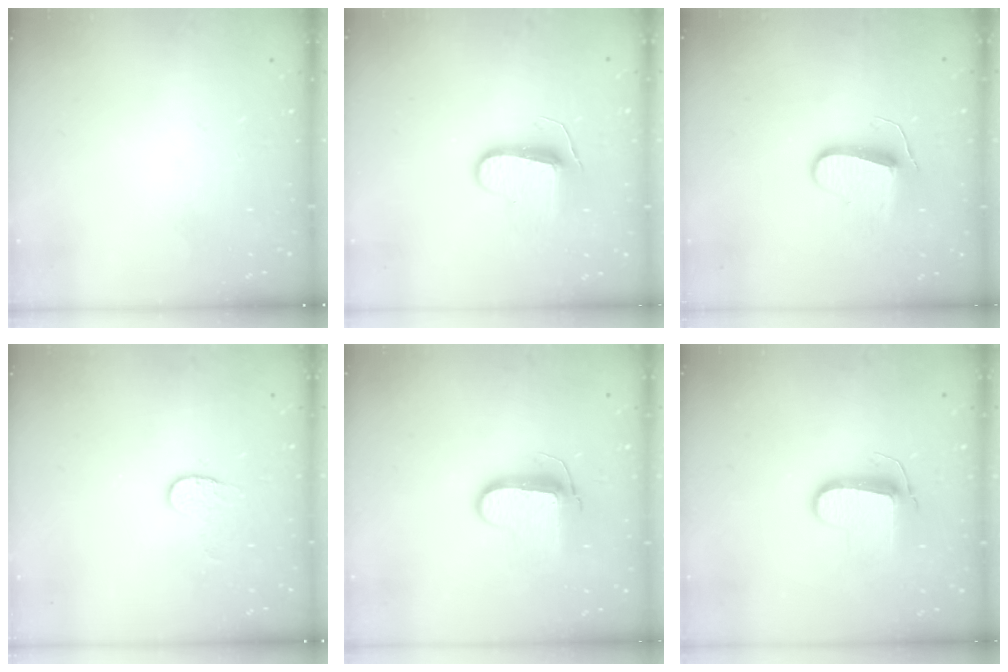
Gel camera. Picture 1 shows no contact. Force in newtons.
{"total": 9.0, "press": 9.0, "slide": 0.4}
{"total": 9.1, "press": 9.0, "slide": 0.6}
{"total": 4.1, "press": 4.1, "slide": 0.4}
{"total": 9.9, "press": 9.8, "slide": 0.5}
{"total": 9.5, "press": 9.5, "slide": 0.2}